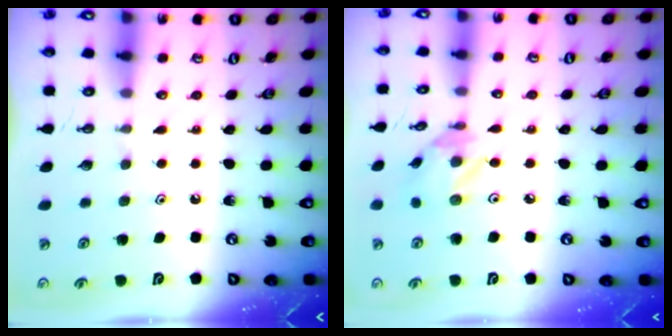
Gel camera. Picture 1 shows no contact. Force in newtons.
{"total": 4.8, "press": 4.8, "slide": 0.2}